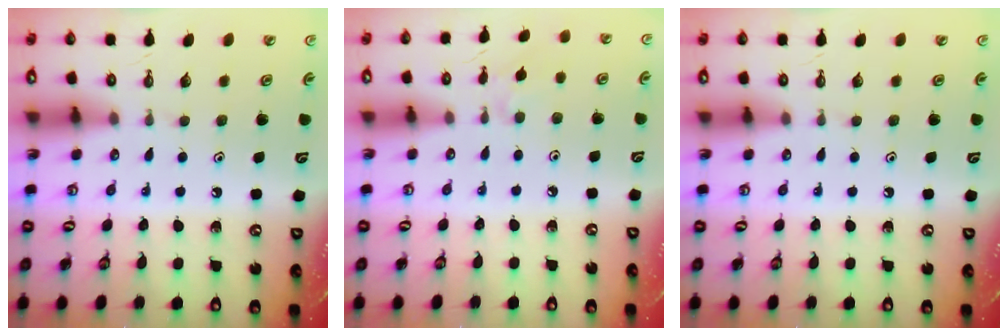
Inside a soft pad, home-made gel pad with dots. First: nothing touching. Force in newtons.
{"total": 2.1, "press": 2.1, "slide": 0.4}
{"total": 0.0}